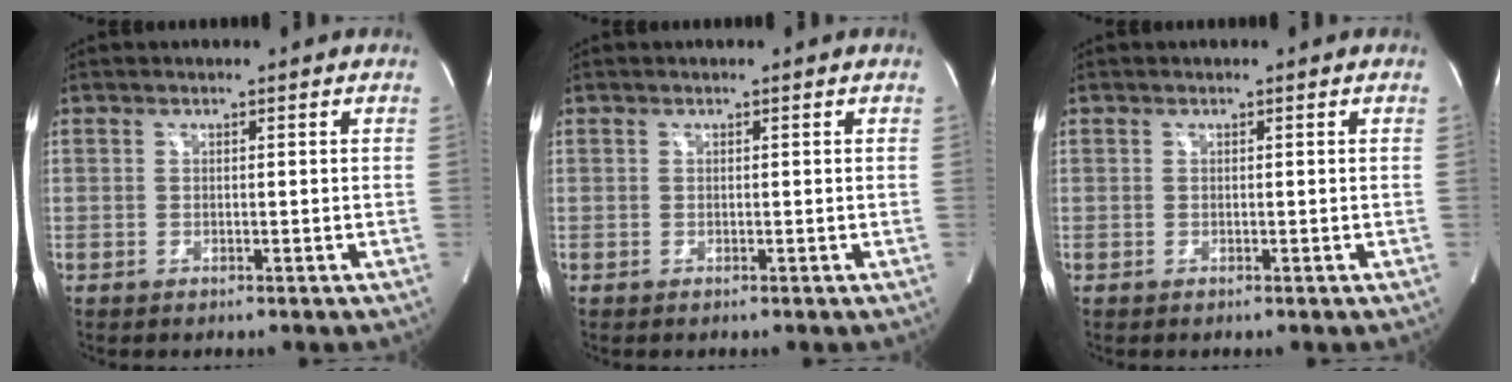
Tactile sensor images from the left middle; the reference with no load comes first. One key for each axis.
{"total": 0.0}
{"total": 0.0}